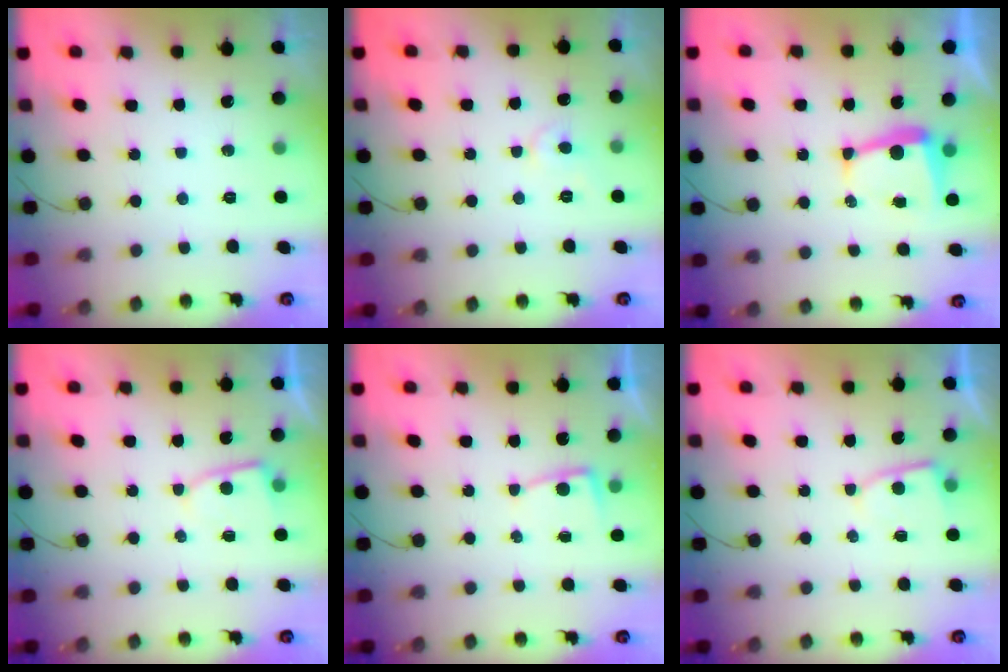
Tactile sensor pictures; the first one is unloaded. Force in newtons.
{"total": 3.8, "press": 3.7, "slide": 0.3}
{"total": 5.8, "press": 5.8, "slide": 0.4}
{"total": 4.6, "press": 4.6, "slide": 0.4}
{"total": 3.2, "press": 3.2, "slide": 0.4}
{"total": 4.6, "press": 4.6, "slide": 0.4}